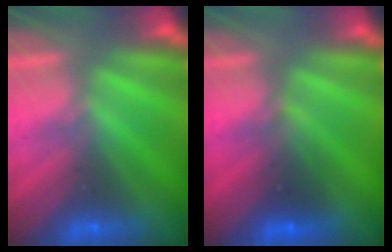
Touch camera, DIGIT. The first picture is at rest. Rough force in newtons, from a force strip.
{"total": 2.8}